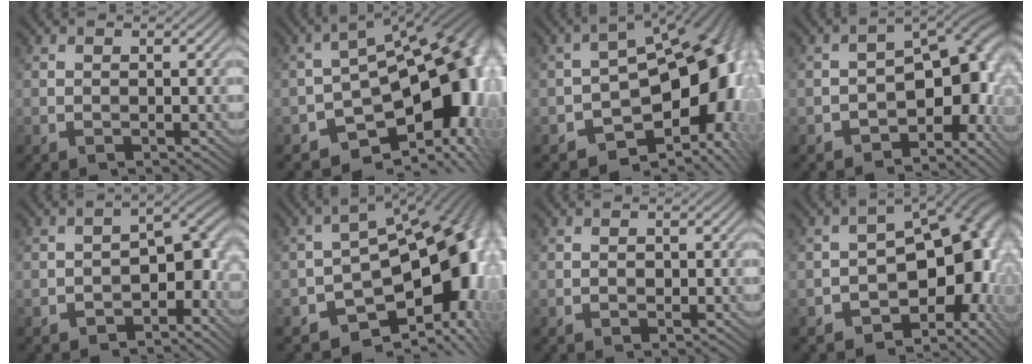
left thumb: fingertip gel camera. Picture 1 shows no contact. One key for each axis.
{"total": 14.9, "fx": -6.2, "fy": 8.7, "fz": 10.4, "tx": -0.129, "ty": -0.024, "tz": -0.099}
{"total": 16.0, "fx": -4.7, "fy": 9.7, "fz": 11.8, "tx": -0.145, "ty": -0.021, "tz": -0.072}
{"total": 12.2, "fx": -4.4, "fy": 7.0, "fz": 8.9, "tx": -0.088, "ty": -0.007, "tz": -0.078}
{"total": 7.3, "fx": -3.7, "fy": 4.0, "fz": 4.8, "tx": -0.048, "ty": 0.004, "tz": -0.065}
{"total": 14.7, "fx": -5.4, "fy": 8.6, "fz": 10.5, "tx": -0.129, "ty": -0.021, "tz": -0.093}
{"total": 0.5, "fx": 0.0, "fy": 0.4, "fz": 0.2, "tx": -0.001, "ty": -0.004, "tz": -0.002}
{"total": 15.8, "fx": -4.0, "fy": 9.7, "fz": 11.9, "tx": -0.134, "ty": -0.023, "tz": -0.046}